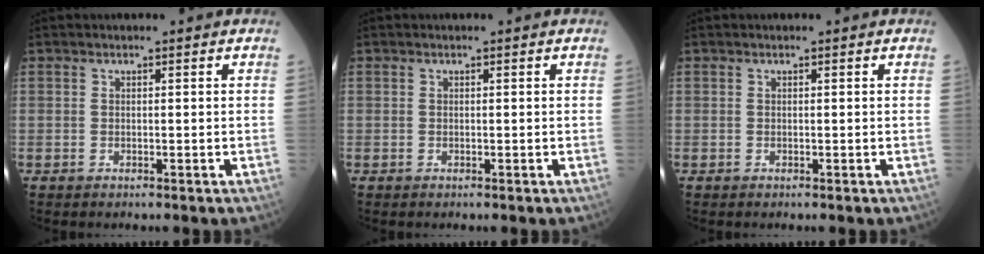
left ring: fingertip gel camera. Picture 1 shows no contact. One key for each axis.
{"total": 0.0}
{"total": 0.0}